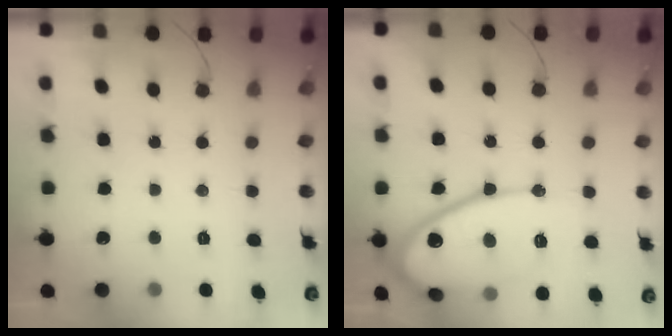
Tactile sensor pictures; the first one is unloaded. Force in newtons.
{"total": 16.3, "press": 16.3, "slide": 1.4}